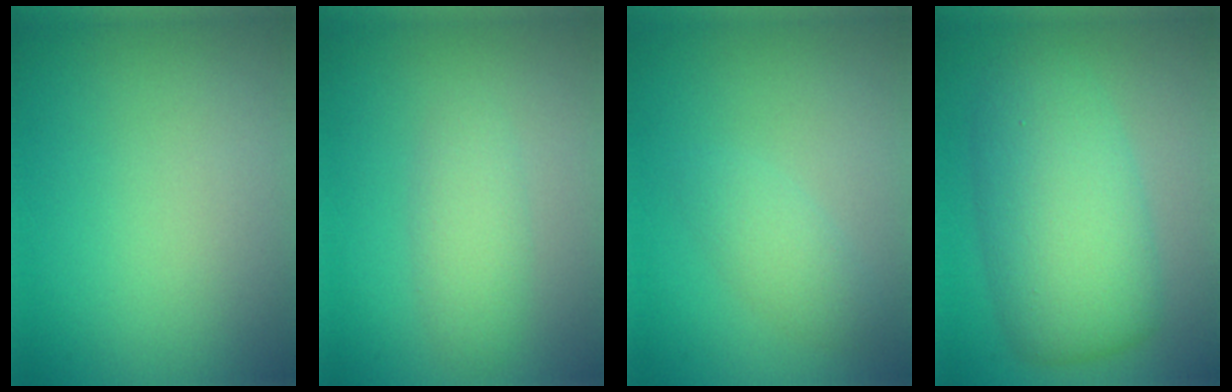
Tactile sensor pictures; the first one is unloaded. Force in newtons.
{"total": 2.2, "press": 2.2, "slide": 0.0}
{"total": 1.9, "press": 1.9, "slide": 0.0}
{"total": 7.7, "press": 7.7, "slide": 0.1}